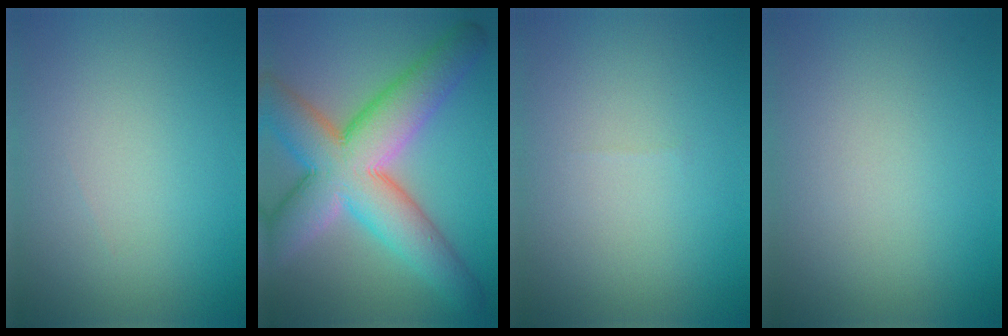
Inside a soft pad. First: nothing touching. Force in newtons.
{"total": 11.7, "press": 11.7, "slide": 0.6}
{"total": 0.0}
{"total": 0.0}